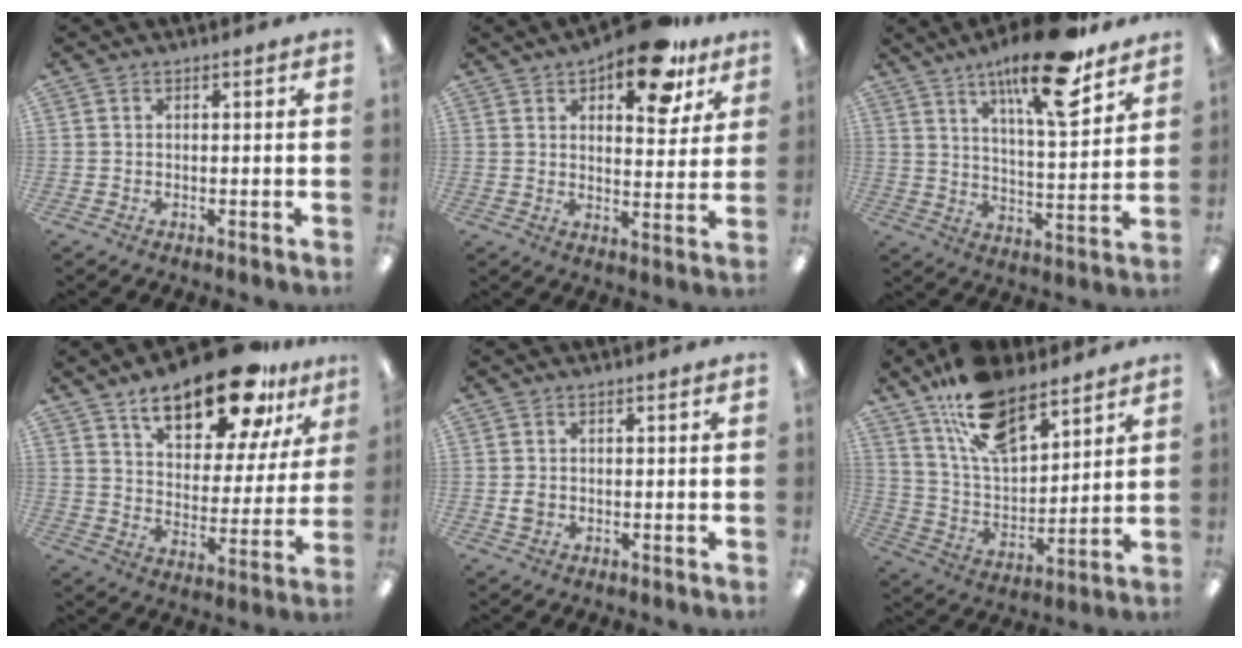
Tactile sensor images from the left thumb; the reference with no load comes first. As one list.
[{"total": 15.2, "force": [9.9, 6.4, 9.6], "torque": [-0.128, -0.045, 0.161]}, {"total": 18.5, "force": [12.6, 4.9, 12.6], "torque": [-0.199, -0.067, 0.199]}, {"total": 19.3, "force": [13.1, 8.3, 11.6], "torque": [-0.170, -0.068, 0.217]}, {"total": 1.8, "force": [0.1, 1.5, 1.1], "torque": [-0.013, 0.001, -0.001]}, {"total": 17.4, "force": [12.4, 7.8, 9.4], "torque": [-0.175, -0.060, 0.224]}]